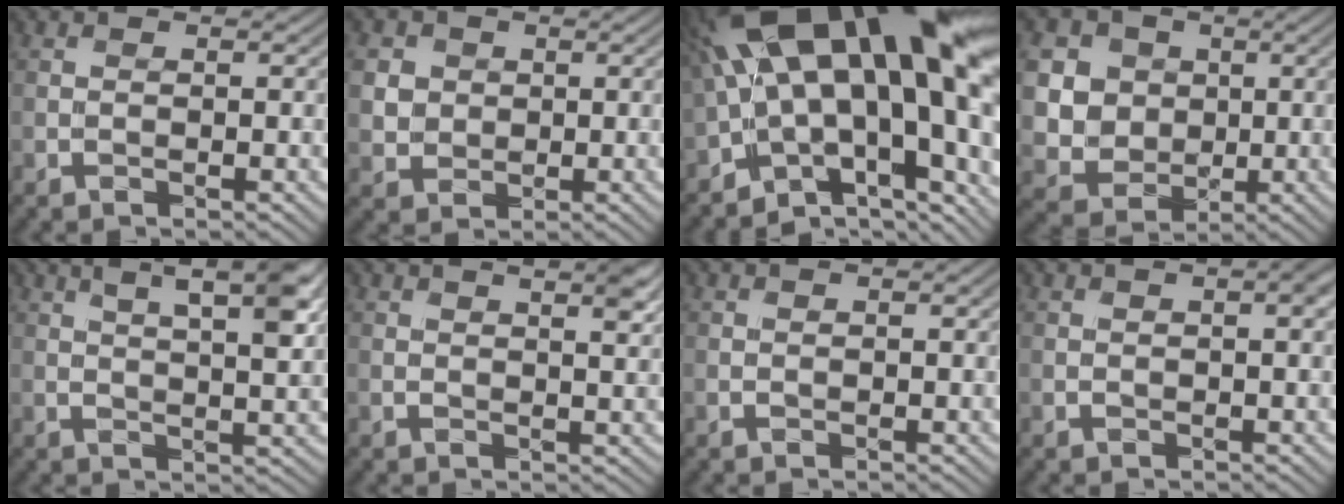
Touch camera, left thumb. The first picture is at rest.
{"total": 3.8, "force": [1.7, 3.4, 0.5], "torque": [-0.038, 0.001, 0.029]}
{"total": 18.7, "force": [2.6, 8.3, 16.5], "torque": [-0.231, -0.012, 0.057]}
{"total": 6.8, "force": [1.9, 6.2, 1.7], "torque": [-0.082, -0.007, 0.036]}
{"total": 7.1, "force": [4.1, 1.3, 5.6], "torque": [-0.090, 0.011, 0.071]}
{"total": 2.7, "force": [2.0, 0.1, 1.8], "torque": [-0.031, 0.000, 0.034]}
{"total": 1.0, "force": [0.2, 0.3, 0.9], "torque": [-0.016, 0.000, 0.003]}
{"total": 2.0, "force": [0.4, 0.5, 1.9], "torque": [-0.029, 0.006, 0.006]}